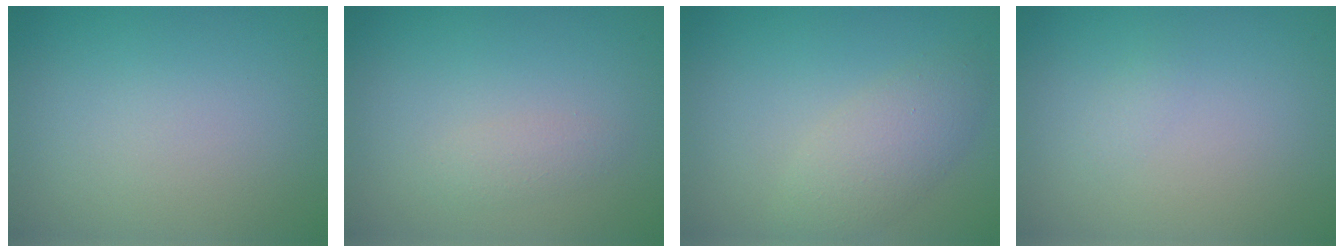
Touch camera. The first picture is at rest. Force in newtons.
{"total": 1.1, "press": 1.1, "slide": 0.1}
{"total": 3.4, "press": 3.4, "slide": 0.1}
{"total": 0.6, "press": 0.6, "slide": 0.1}